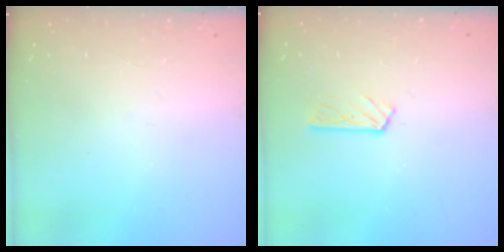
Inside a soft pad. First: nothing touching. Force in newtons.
{"total": 4.0, "press": 4.0, "slide": 0.2}